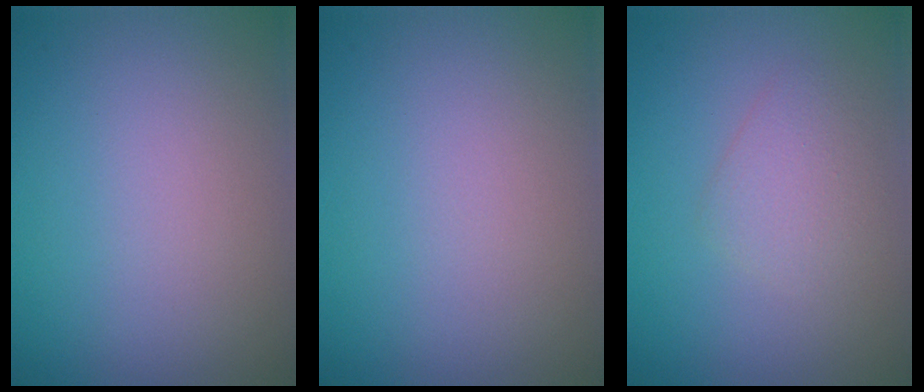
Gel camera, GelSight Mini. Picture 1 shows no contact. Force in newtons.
{"total": 0.0}
{"total": 2.1, "press": 2.1, "slide": 0.0}